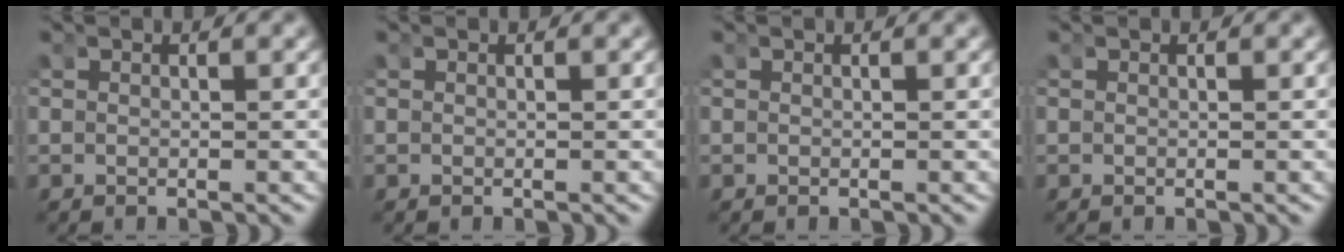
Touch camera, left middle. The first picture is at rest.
{"total": 0.0}
{"total": 0.0}
{"total": 0.0}